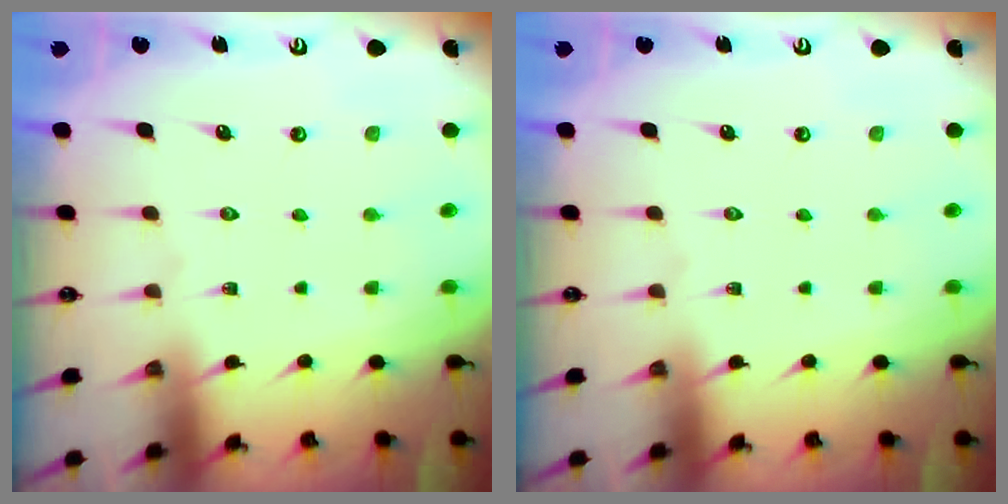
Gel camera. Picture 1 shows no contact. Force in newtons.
{"total": 0.0}